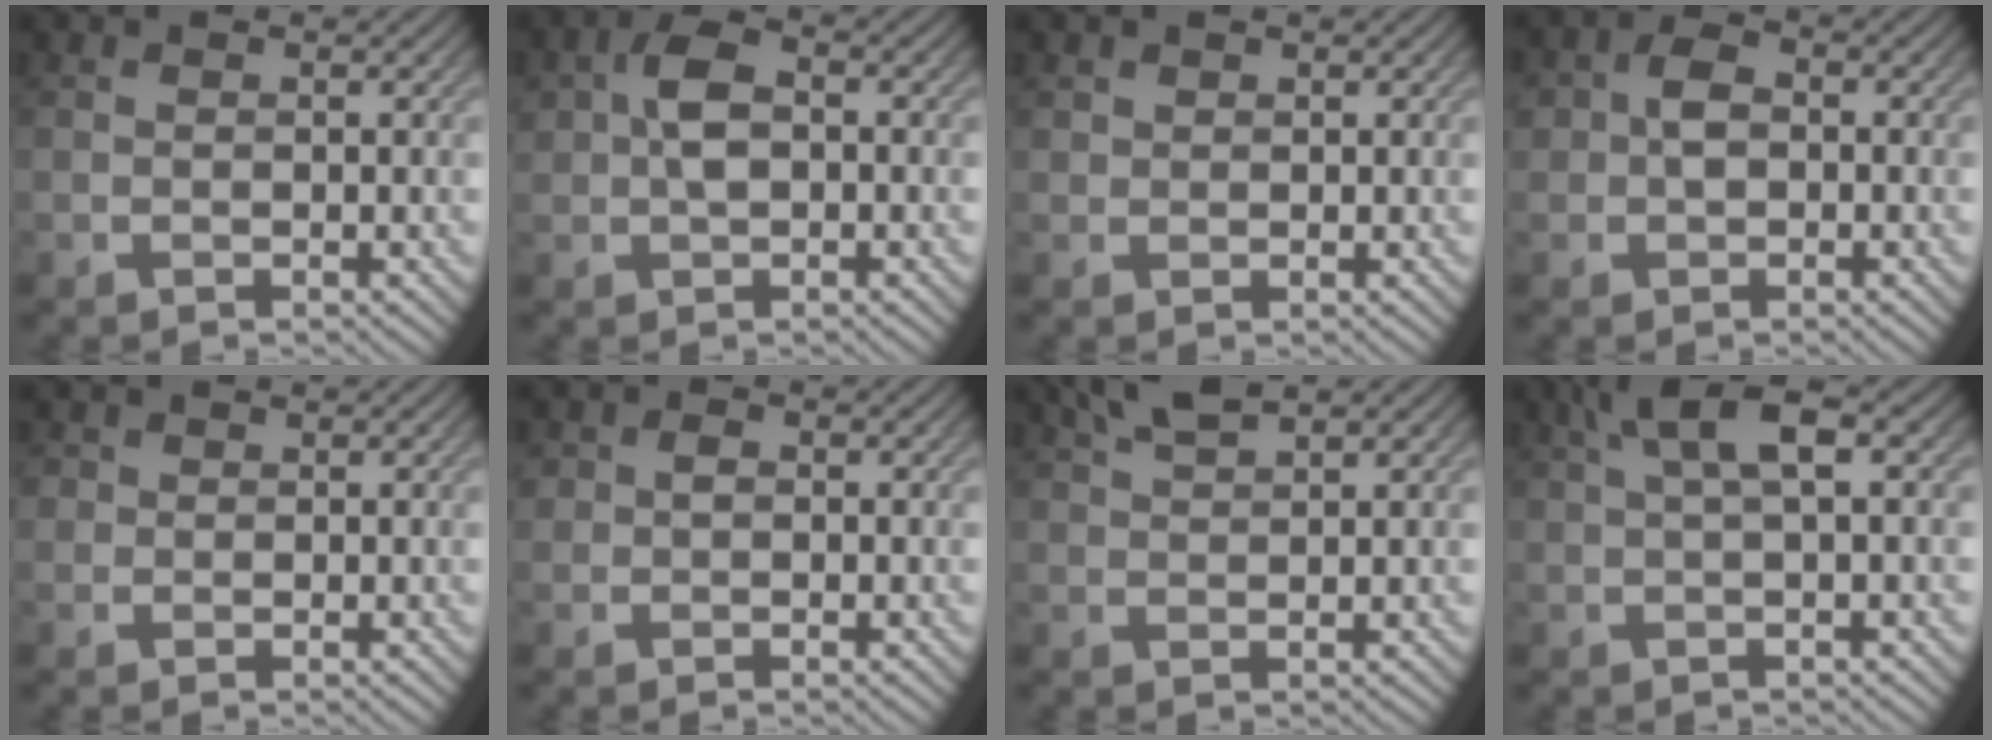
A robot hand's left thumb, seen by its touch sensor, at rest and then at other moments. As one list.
[{"total": 4.6, "force": [0.0, 2.9, 3.6], "torque": [-0.070, 0.008, -0.005]}, {"total": 1.1, "force": [0.7, 0.8, 0.1], "torque": [-0.003, -0.002, 0.014]}, {"total": 3.5, "force": [-0.3, 2.7, 2.2], "torque": [-0.040, 0.004, -0.014]}, {"total": 1.5, "force": [0.4, 1.5, 0.3], "torque": [-0.002, -0.002, 0.002]}, {"total": 2.0, "force": [0.0, 1.8, 0.9], "torque": [-0.015, 0.001, -0.007]}, {"total": 3.3, "force": [2.4, 0.7, 2.2], "torque": [-0.051, 0.010, 0.052]}, {"total": 4.9, "force": [1.5, 1.2, 4.5], "torque": [-0.082, 0.017, 0.026]}]